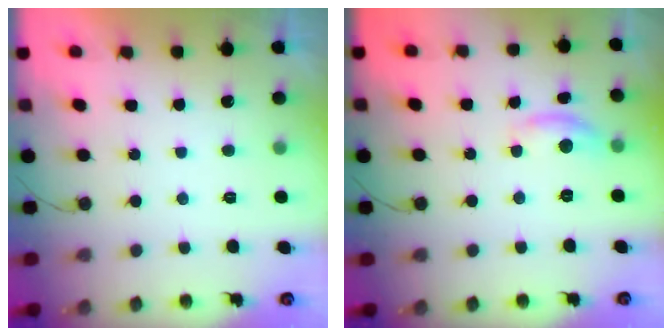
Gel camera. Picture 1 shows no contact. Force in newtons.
{"total": 6.8, "press": 6.8, "slide": 0.2}